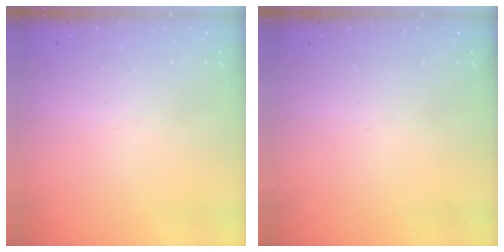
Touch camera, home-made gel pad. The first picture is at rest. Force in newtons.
{"total": 0.0}